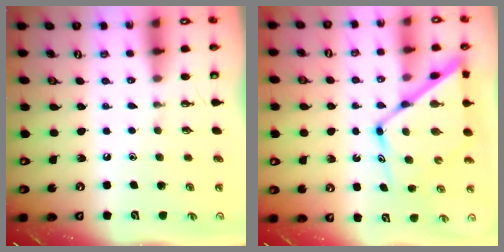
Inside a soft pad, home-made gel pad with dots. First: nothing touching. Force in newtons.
{"total": 16.5, "press": 16.4, "slide": 1.4}